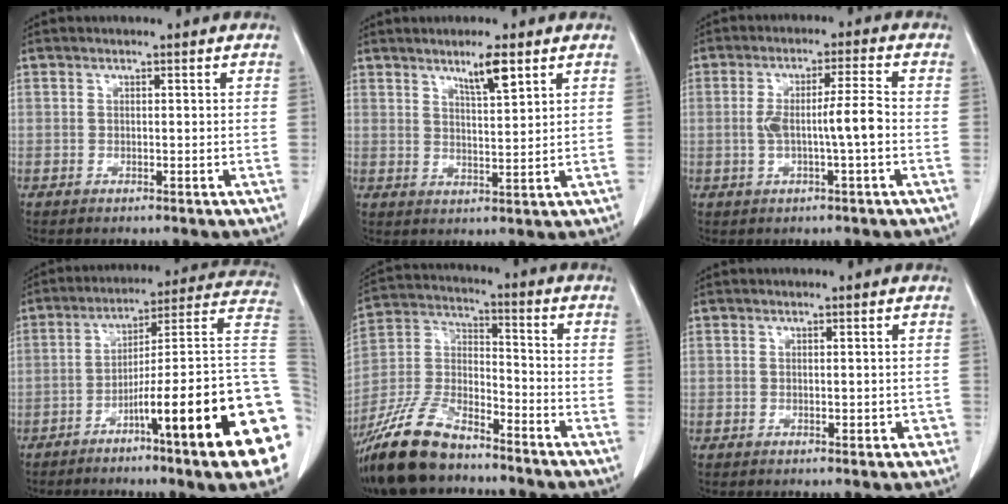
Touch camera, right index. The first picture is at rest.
{"total": 4.5, "force": [3.0, 0.2, 3.3], "torque": [-0.057, -0.005, 0.054]}
{"total": 6.3, "force": [-0.9, 0.0, 6.2], "torque": [-0.114, 0.009, -0.013]}
{"total": 23.0, "force": [-7.4, -0.1, 21.8], "torque": [-0.202, 0.006, -0.116]}
{"total": 15.4, "force": [-12.1, 5.0, 8.0], "torque": [-0.174, -0.003, -0.229]}
{"total": 1.8, "force": [-0.3, 1.2, 1.3], "torque": [-0.010, 0.006, 0.000]}